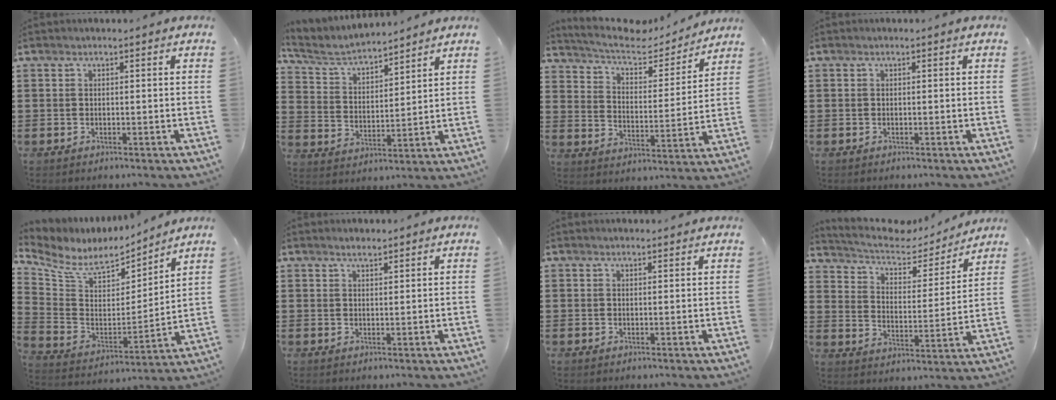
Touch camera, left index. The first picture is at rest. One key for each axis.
{"total": 5.0, "fx": 4.6, "fy": 1.0, "fz": 1.7, "tx": -0.057, "ty": -0.026, "tz": 0.075}
{"total": 6.5, "fx": 5.8, "fy": 1.7, "fz": 2.4, "tx": -0.076, "ty": -0.034, "tz": 0.097}
{"total": 0.0}
{"total": 8.0, "fx": 6.6, "fy": 3.3, "fz": 3.2, "tx": -0.100, "ty": -0.042, "tz": 0.115}
{"total": 1.4, "fx": 1.3, "fy": 0.3, "fz": 0.5, "tx": -0.012, "ty": 0.002, "tz": 0.023}
{"total": 0.7, "fx": 0.7, "fy": 0.2, "fz": 0.0, "tx": -0.002, "ty": 0.001, "tz": 0.014}
{"total": 5.9, "fx": 5.1, "fy": 1.9, "fz": 2.2, "tx": -0.071, "ty": -0.030, "tz": 0.082}